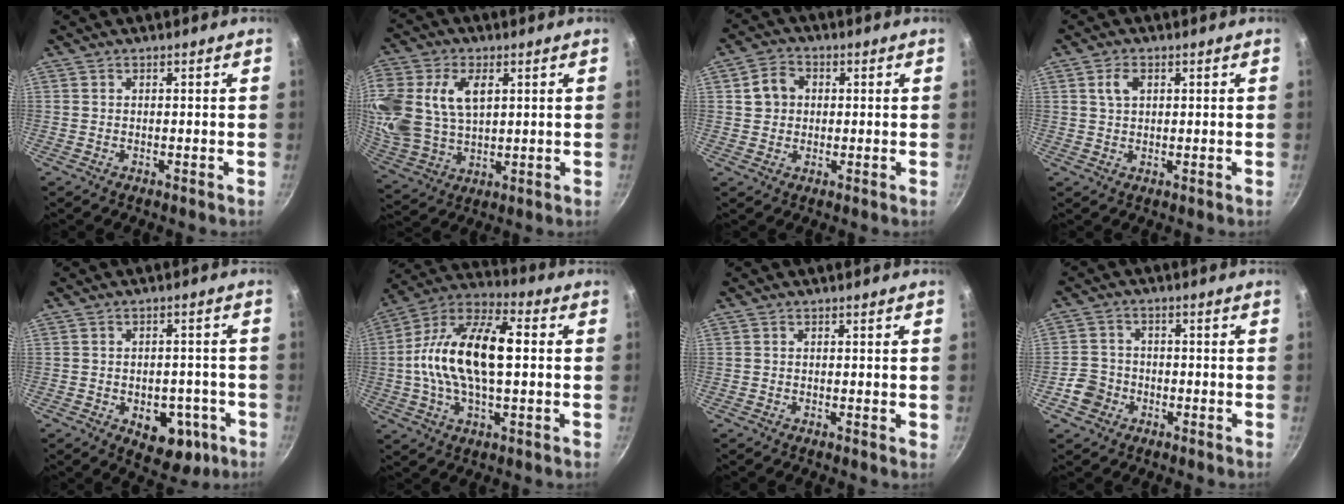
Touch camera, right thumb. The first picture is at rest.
{"total": 19.0, "force": [5.3, 12.7, 13.1], "torque": [-0.293, -0.002, 0.108]}
{"total": 5.3, "force": [0.8, 4.6, 2.6], "torque": [-0.023, 0.011, 0.006]}
{"total": 3.2, "force": [1.1, 2.1, 2.1], "torque": [-0.030, 0.002, 0.019]}
{"total": 10.1, "force": [-3.5, 6.6, 6.8], "torque": [-0.048, 0.009, -0.034]}
{"total": 19.4, "force": [1.0, 9.4, 17.0], "torque": [-0.301, 0.031, -0.002]}
{"total": 0.7, "force": [0.1, 0.3, 0.6], "torque": [-0.006, -0.001, 0.000]}
{"total": 5.1, "force": [-2.2, 4.3, 1.4], "torque": [-0.013, 0.026, -0.043]}